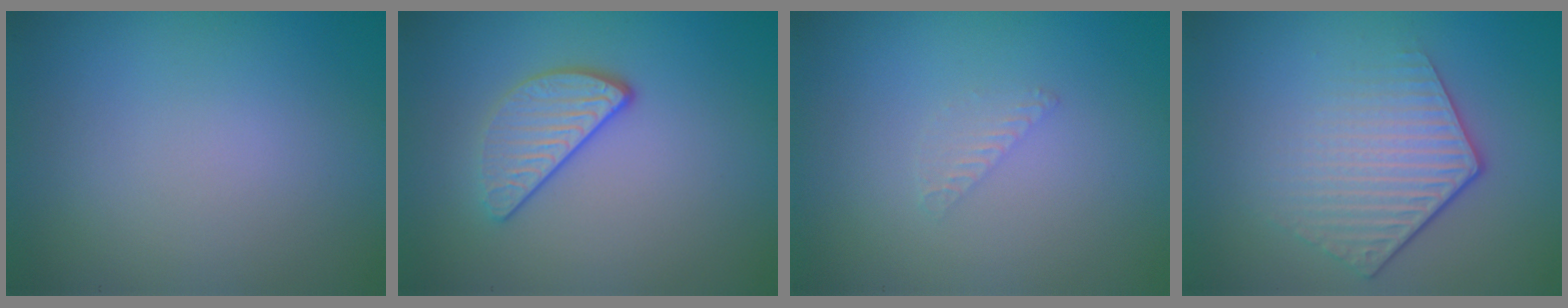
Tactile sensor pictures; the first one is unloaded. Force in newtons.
{"total": 3.0, "press": 2.5, "slide": 1.6}
{"total": 0.8, "press": 0.8, "slide": 0.0}
{"total": 4.4, "press": 3.1, "slide": 3.1}